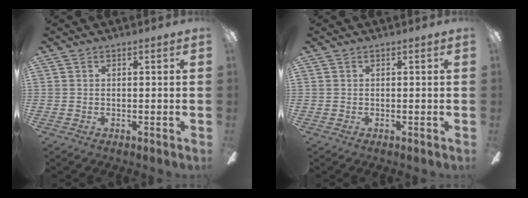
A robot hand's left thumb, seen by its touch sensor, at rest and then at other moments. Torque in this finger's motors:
{"motor_torque": [0.00, 0.00, 0.06, -0.06, 0.00]}